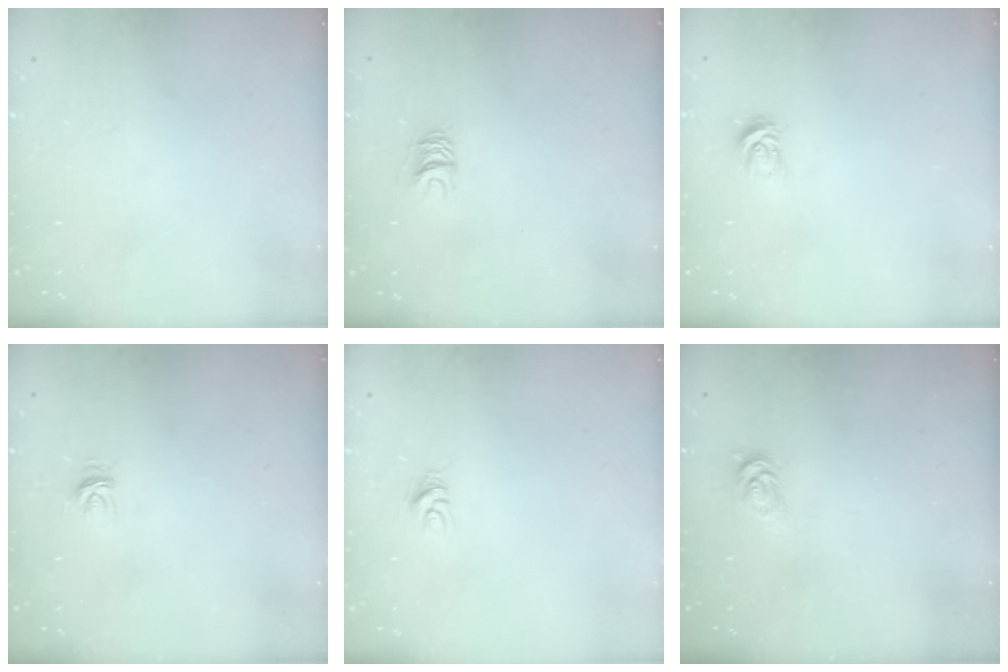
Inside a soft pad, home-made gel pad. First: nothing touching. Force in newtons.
{"total": 5.6, "press": 5.6, "slide": 0.5}
{"total": 3.7, "press": 3.6, "slide": 0.6}
{"total": 3.7, "press": 3.7, "slide": 0.4}
{"total": 5.0, "press": 5.0, "slide": 0.3}
{"total": 2.5, "press": 2.5, "slide": 0.4}